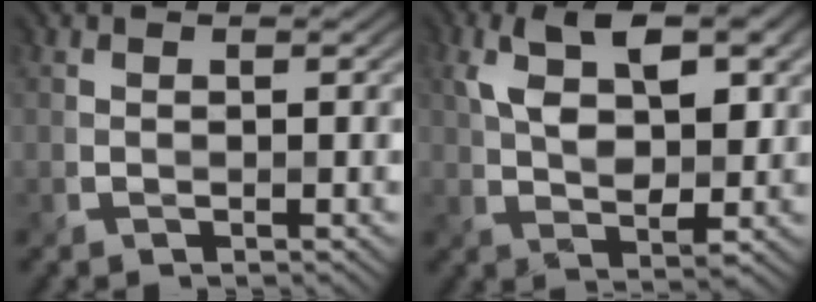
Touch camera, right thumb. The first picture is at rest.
{"total": 9.0, "force": [2.6, 4.7, 7.2], "torque": [-0.134, 0.000, 0.041]}